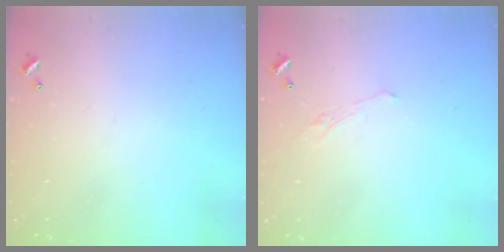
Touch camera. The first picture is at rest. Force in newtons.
{"total": 0.5, "press": 0.2, "slide": 0.5}